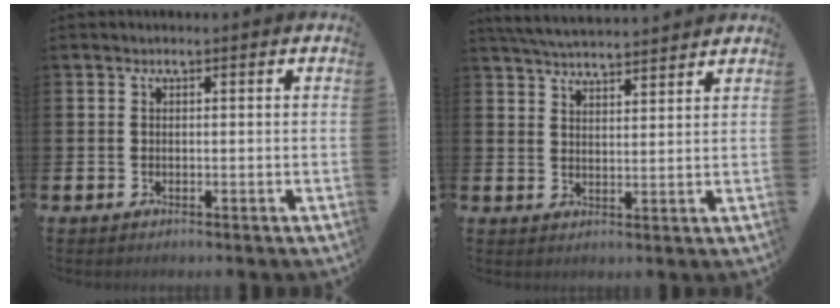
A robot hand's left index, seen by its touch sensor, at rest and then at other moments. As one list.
[{"total": 5.0, "force": [4.9, 0.2, 0.5], "torque": [-0.029, -0.023, 0.091]}]